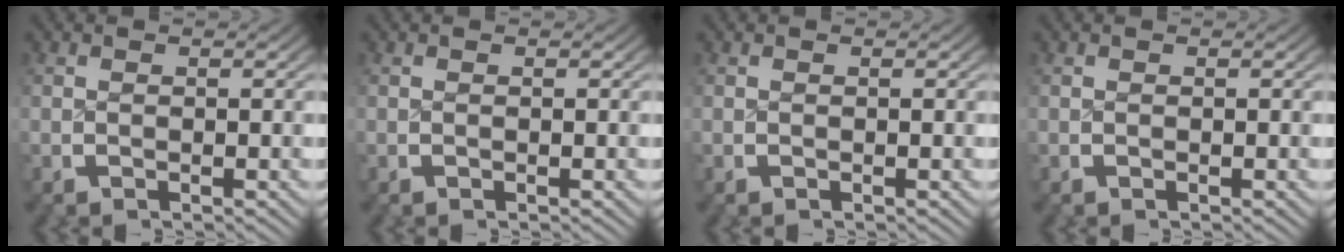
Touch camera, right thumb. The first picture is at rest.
{"total": 0.0}
{"total": 0.0}
{"total": 0.0}